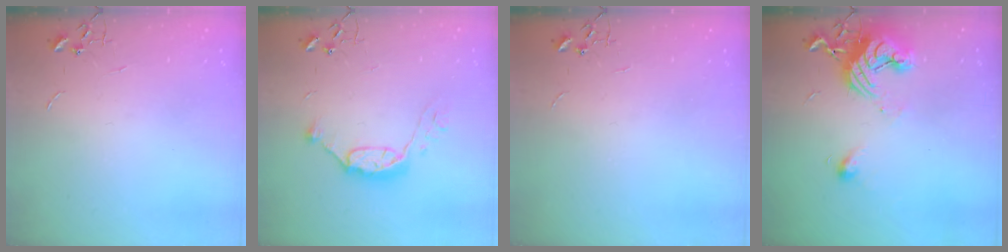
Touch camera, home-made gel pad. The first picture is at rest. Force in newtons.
{"total": 10.2, "press": 10.2, "slide": 1.0}
{"total": 0.0}
{"total": 13.5, "press": 13.5, "slide": 1.3}